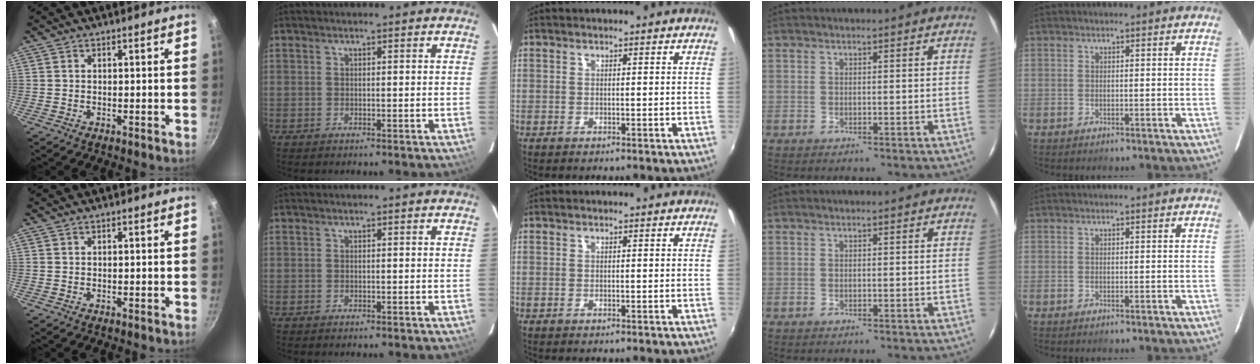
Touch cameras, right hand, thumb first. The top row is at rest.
{}